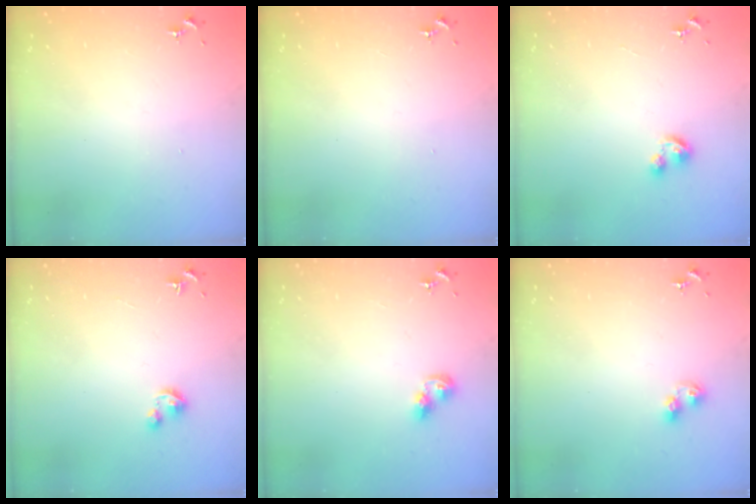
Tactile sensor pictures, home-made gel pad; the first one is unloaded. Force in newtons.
{"total": 0.0}
{"total": 3.9, "press": 3.9, "slide": 0.5}
{"total": 2.7, "press": 2.7, "slide": 0.3}
{"total": 5.7, "press": 5.7, "slide": 0.4}
{"total": 5.4, "press": 5.4, "slide": 0.5}